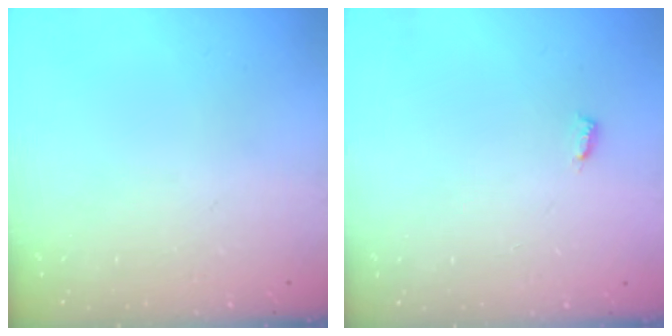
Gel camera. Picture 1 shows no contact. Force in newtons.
{"total": 3.1, "press": 3.1, "slide": 0.2}